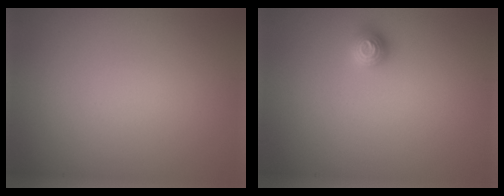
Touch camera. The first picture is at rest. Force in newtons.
{"total": 1.1, "press": 1.1, "slide": 0.2}